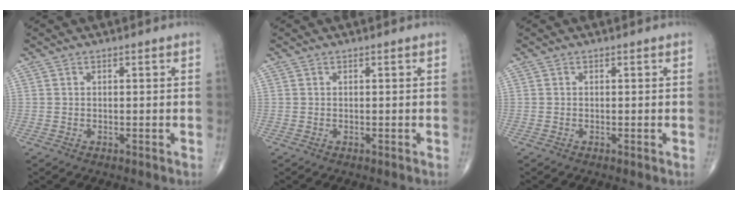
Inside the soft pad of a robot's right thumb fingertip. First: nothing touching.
{"total": 0.0}
{"total": 0.0}